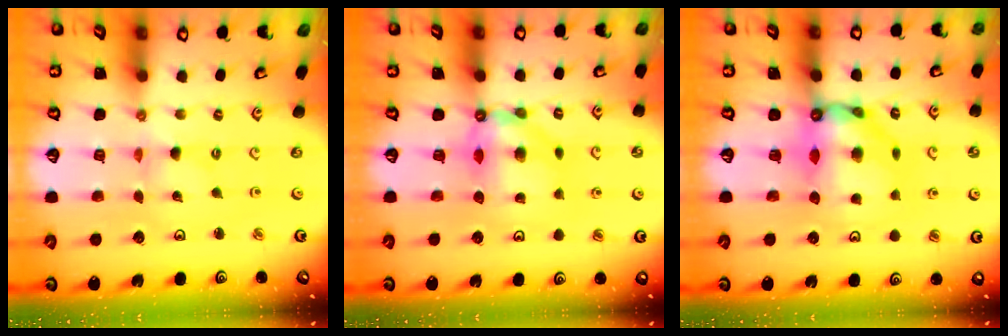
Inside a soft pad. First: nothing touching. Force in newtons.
{"total": 7.3, "press": 7.2, "slide": 0.6}
{"total": 11.2, "press": 11.1, "slide": 1.5}